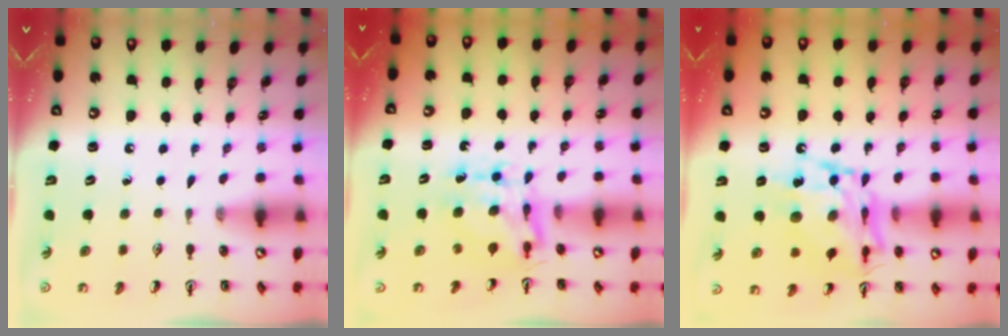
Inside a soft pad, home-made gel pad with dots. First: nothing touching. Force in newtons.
{"total": 7.8, "press": 7.7, "slide": 0.9}
{"total": 16.0, "press": 16.0, "slide": 1.4}